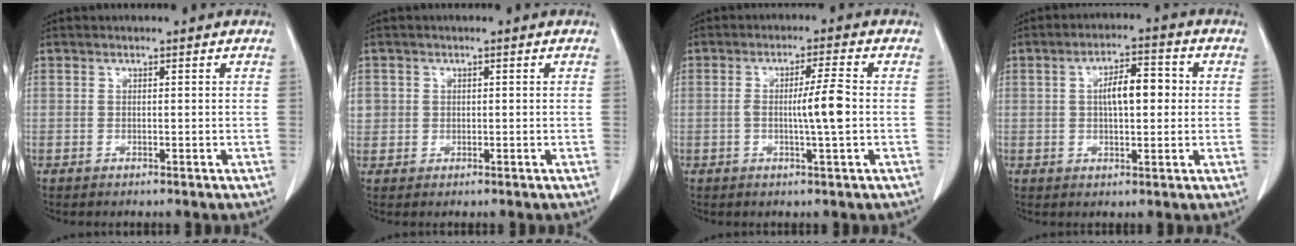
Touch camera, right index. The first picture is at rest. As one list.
[{"total": 2.3, "force": [0.4, 2.2, 0.4], "torque": [0.000, 0.005, 0.009]}, {"total": 5.3, "force": [-0.5, -0.3, 5.2], "torque": [-0.088, -0.001, -0.011]}, {"total": 6.7, "force": [0.7, 2.4, 6.1], "torque": [-0.107, 0.018, 0.011]}]